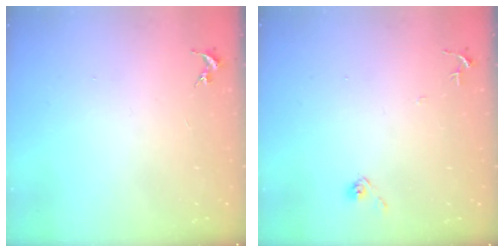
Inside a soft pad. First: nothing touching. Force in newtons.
{"total": 5.9, "press": 5.9, "slide": 0.4}